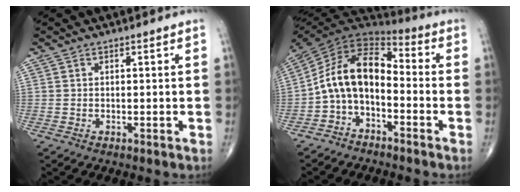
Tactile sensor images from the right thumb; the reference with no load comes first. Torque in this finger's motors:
{"motor_torque": [1.11, 1.24, 1.20, -0.37, 0.11]}